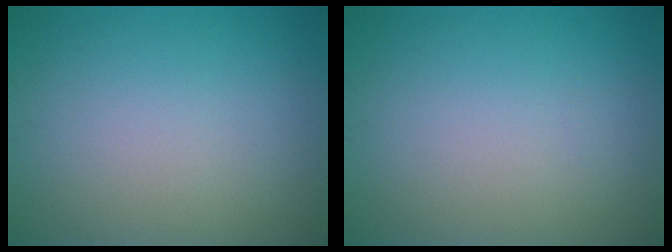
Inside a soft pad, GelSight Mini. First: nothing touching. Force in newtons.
{"total": 0.0}